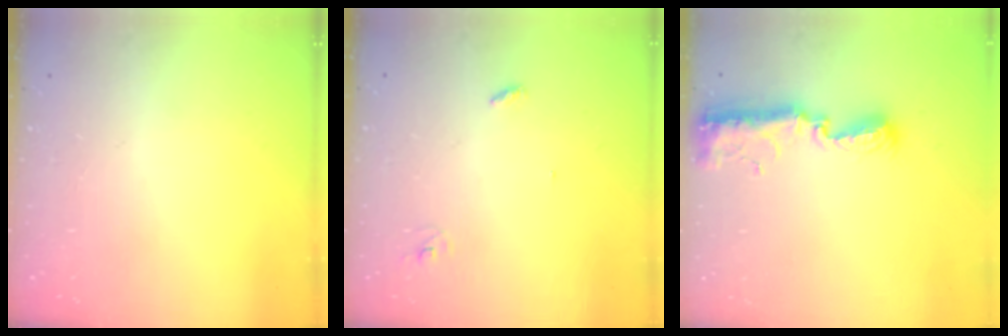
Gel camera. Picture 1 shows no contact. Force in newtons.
{"total": 2.8, "press": 2.8, "slide": 0.3}
{"total": 12.8, "press": 11.4, "slide": 5.9}